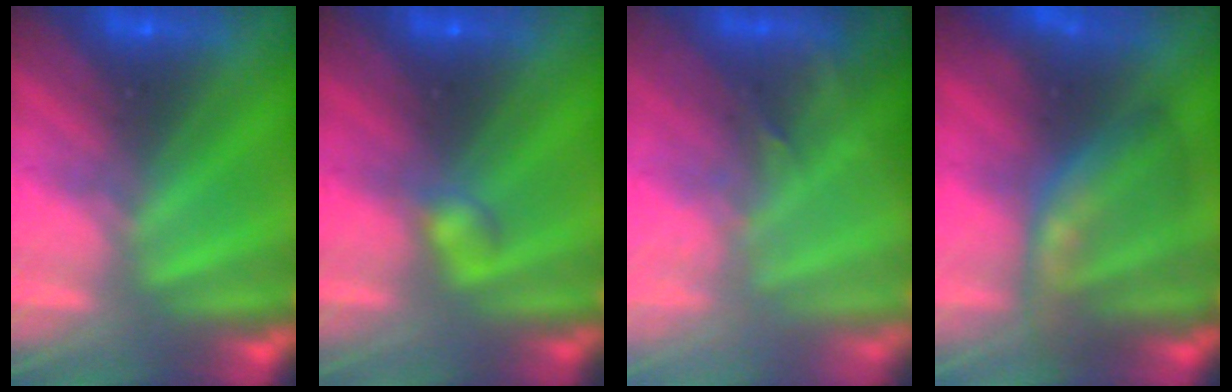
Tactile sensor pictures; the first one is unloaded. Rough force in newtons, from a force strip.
{"total": 2.2}
{"total": 2.9}
{"total": 7.7}